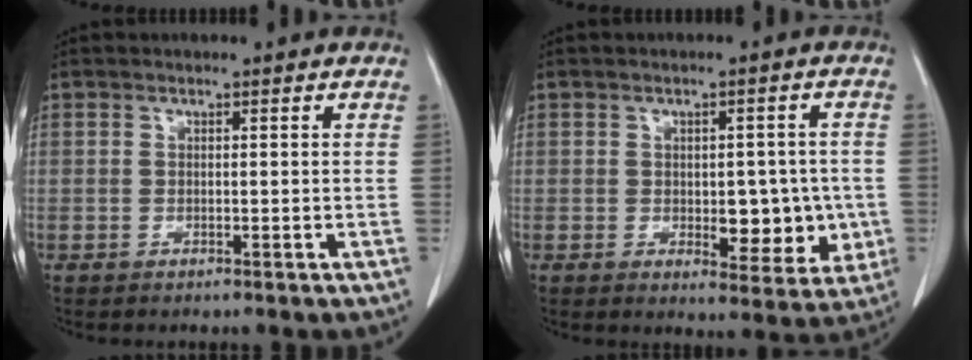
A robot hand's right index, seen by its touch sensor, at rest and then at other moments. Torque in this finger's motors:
{"motor_torque": [0.22, 0.31, 0.14, 0.06]}